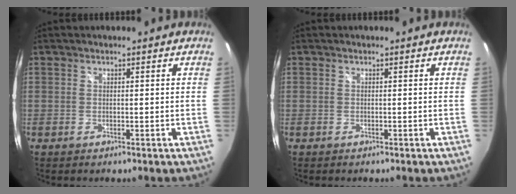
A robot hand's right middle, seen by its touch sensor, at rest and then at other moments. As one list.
[{"total": 0.0}]